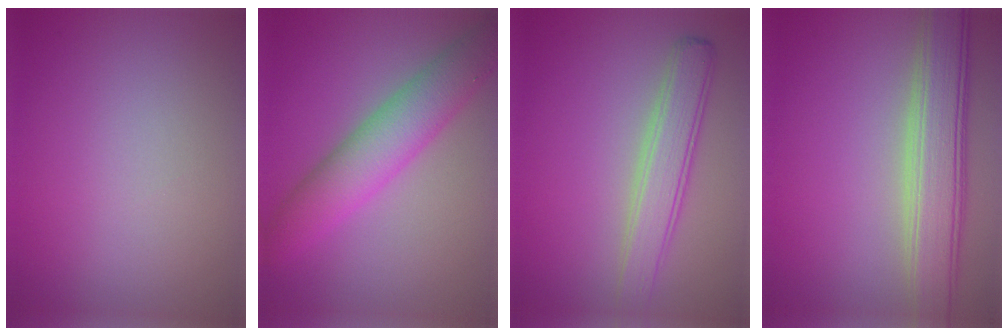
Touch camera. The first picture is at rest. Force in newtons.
{"total": 6.1, "press": 6.1, "slide": 0.2}
{"total": 3.9, "press": 3.9, "slide": 0.3}
{"total": 6.4, "press": 6.4, "slide": 0.8}